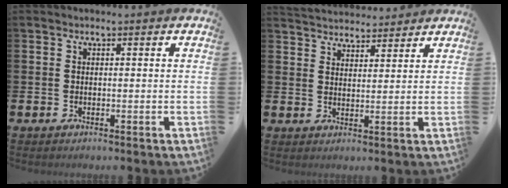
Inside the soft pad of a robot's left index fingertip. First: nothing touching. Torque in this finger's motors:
{"motor_torque": [1.06, -1.08, 0.17, 0.05]}